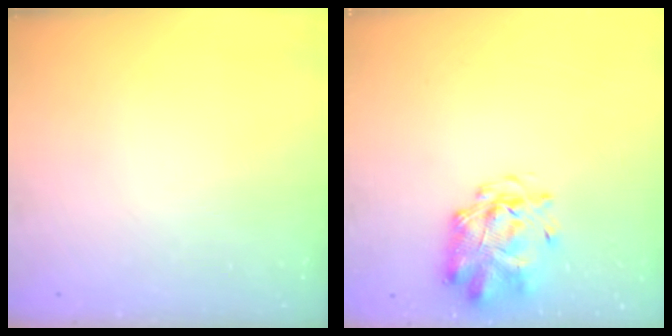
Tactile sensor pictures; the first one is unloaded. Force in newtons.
{"total": 2.7, "press": 2.6, "slide": 0.7}